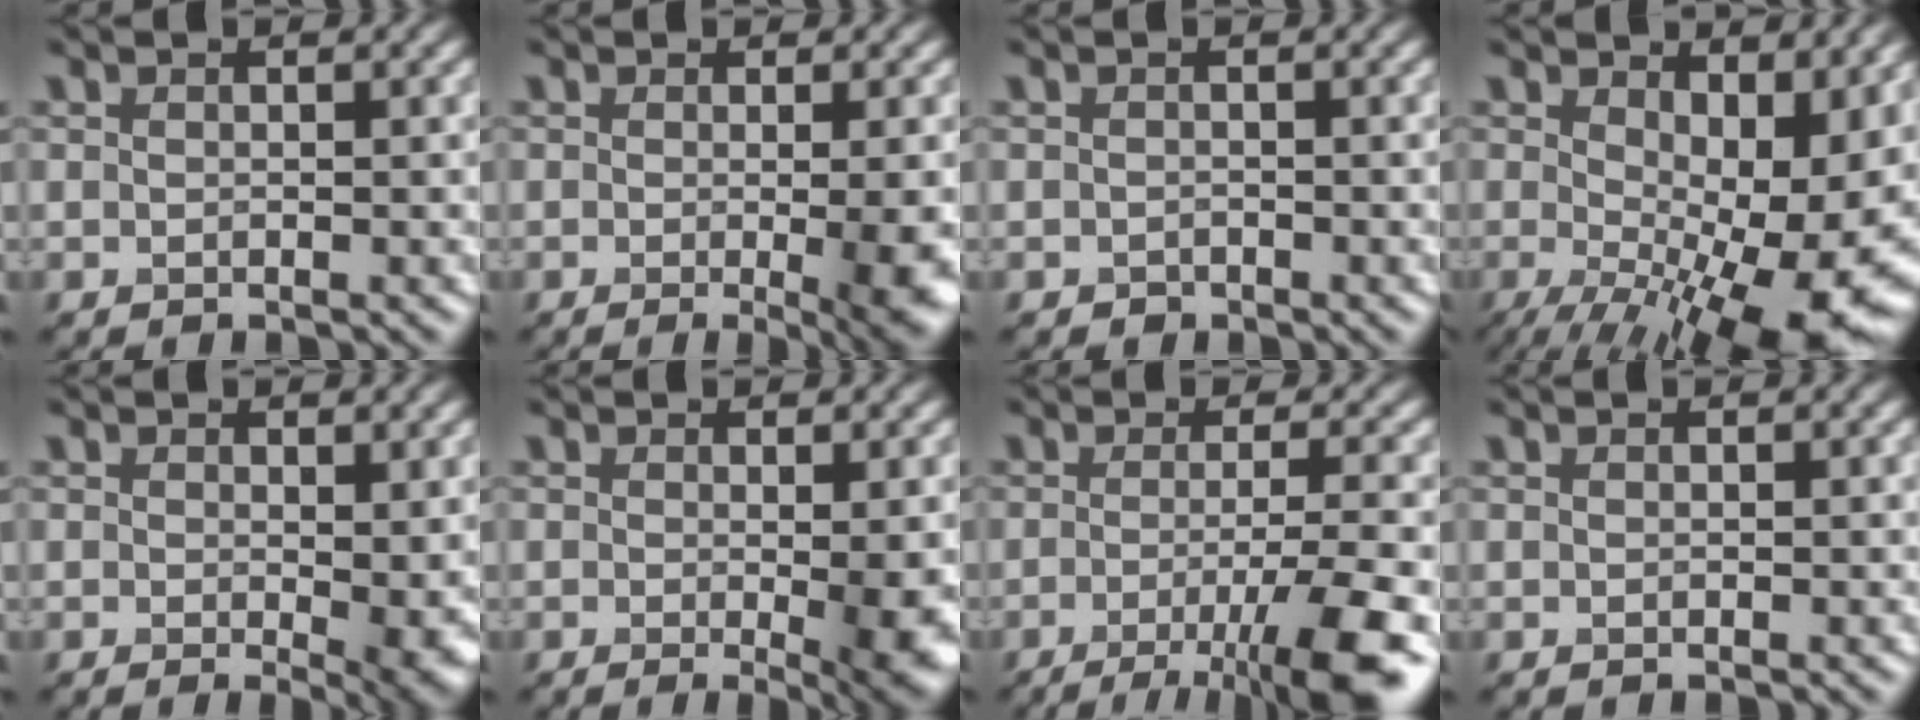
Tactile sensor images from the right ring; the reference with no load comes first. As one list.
[{"total": 5.8, "force": [-0.8, 1.6, 5.5], "torque": [-0.064, -0.014, -0.006]}, {"total": 0.6, "force": [-0.4, 0.4, 0.0], "torque": [0.001, -0.004, -0.007]}, {"total": 15.6, "force": [-1.4, 7.4, 13.7], "torque": [-0.194, -0.029, 0.001]}, {"total": 3.0, "force": [0.0, 0.6, 2.9], "torque": [-0.039, -0.011, 0.001]}, {"total": 4.8, "force": [-0.6, 0.9, 4.7], "torque": [-0.065, -0.015, -0.005]}, {"total": 7.9, "force": [-3.5, 1.6, 6.9], "torque": [-0.095, -0.008, -0.061]}, {"total": 0.0}]